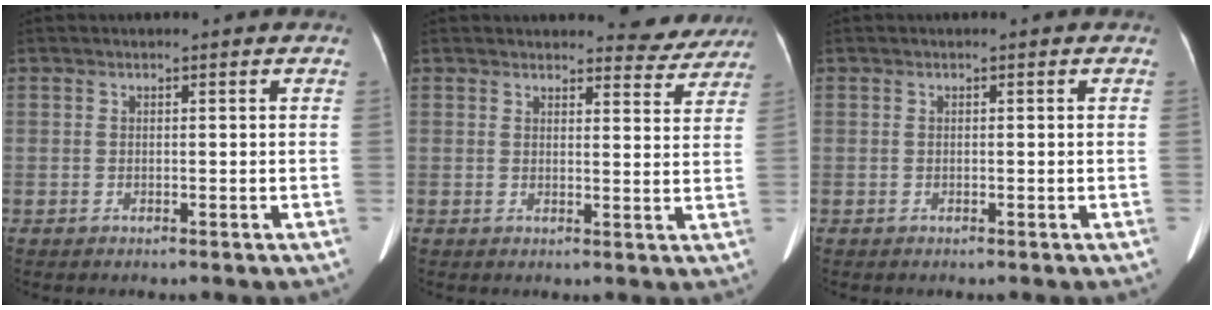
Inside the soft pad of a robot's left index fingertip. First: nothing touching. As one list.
[{"total": 6.4, "force": [6.2, 1.7, 0.3], "torque": [0.015, -0.018, 0.054]}, {"total": 0.0}]